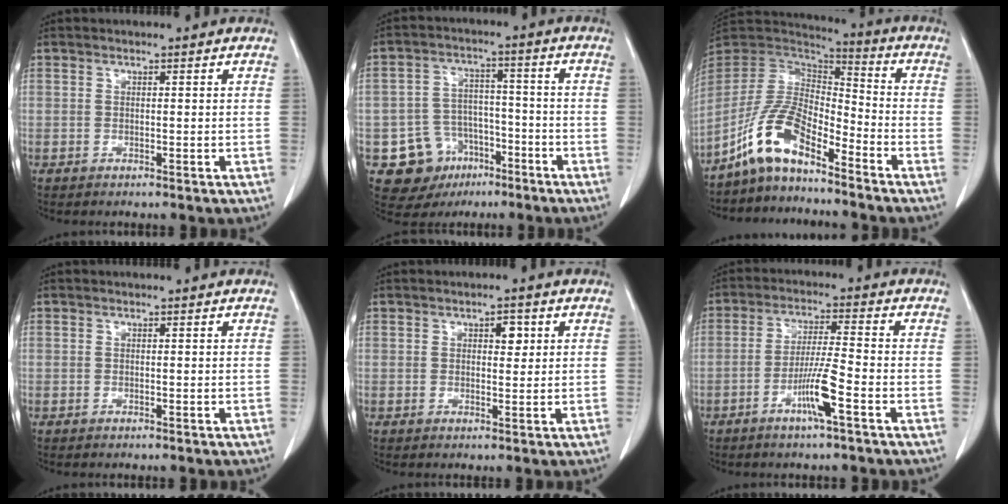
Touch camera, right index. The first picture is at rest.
{"total": 10.1, "force": [-4.9, 8.4, 2.7], "torque": [-0.050, 0.023, -0.064]}
{"total": 10.8, "force": [-7.6, 3.2, 6.9], "torque": [-0.159, 0.018, -0.151]}
{"total": 0.0}
{"total": 2.4, "force": [0.9, 1.2, 1.8], "torque": [-0.023, 0.001, 0.013]}
{"total": 6.8, "force": [-3.1, -0.4, 6.0], "torque": [-0.117, -0.006, -0.061]}